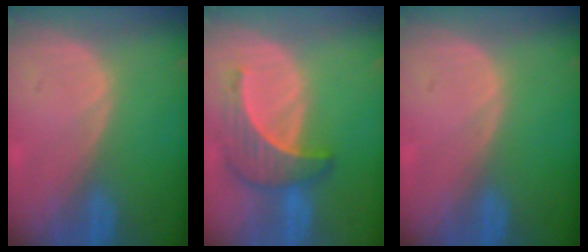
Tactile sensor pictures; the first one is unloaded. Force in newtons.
{"total": 6.4, "press": 6.4, "slide": 0.3}
{"total": 0.0}